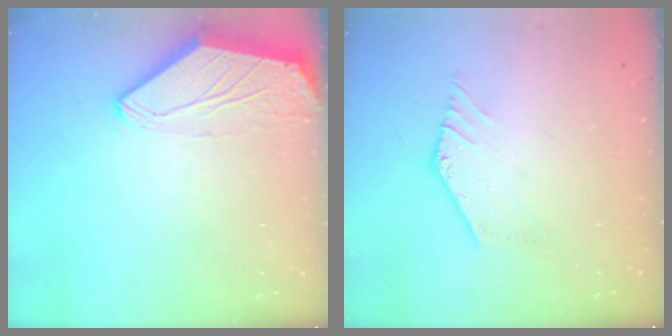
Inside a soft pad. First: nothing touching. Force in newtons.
{"total": 0.0}